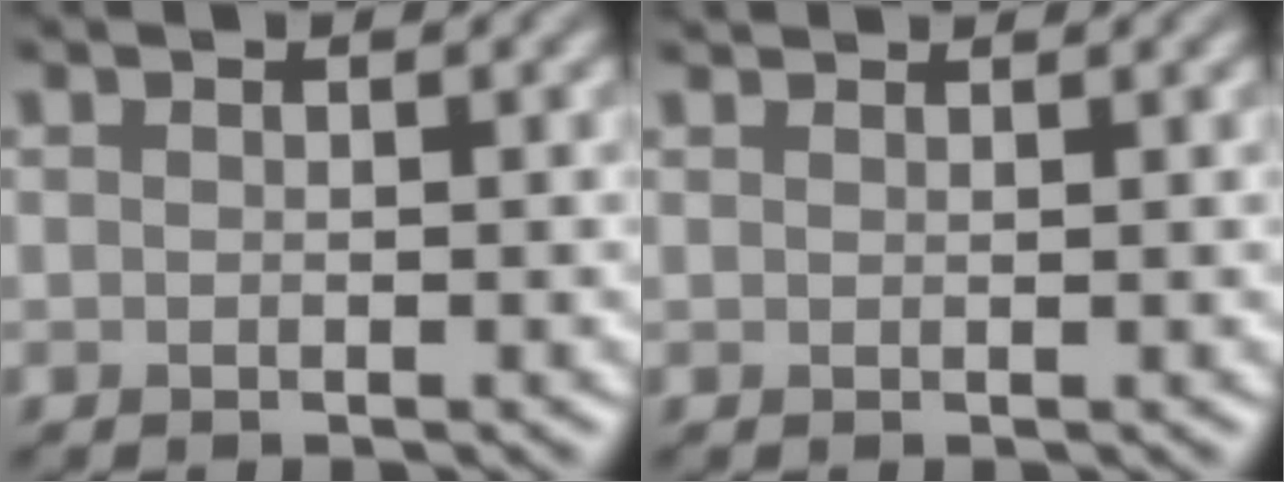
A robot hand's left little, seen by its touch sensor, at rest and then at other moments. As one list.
[{"total": 1.8, "force": [1.7, 0.2, 0.5], "torque": [-0.013, -0.001, 0.017]}]